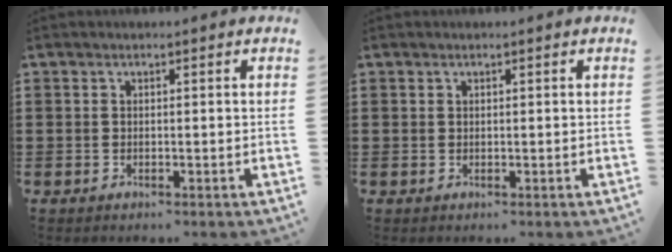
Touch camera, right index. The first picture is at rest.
{"total": 0.0}